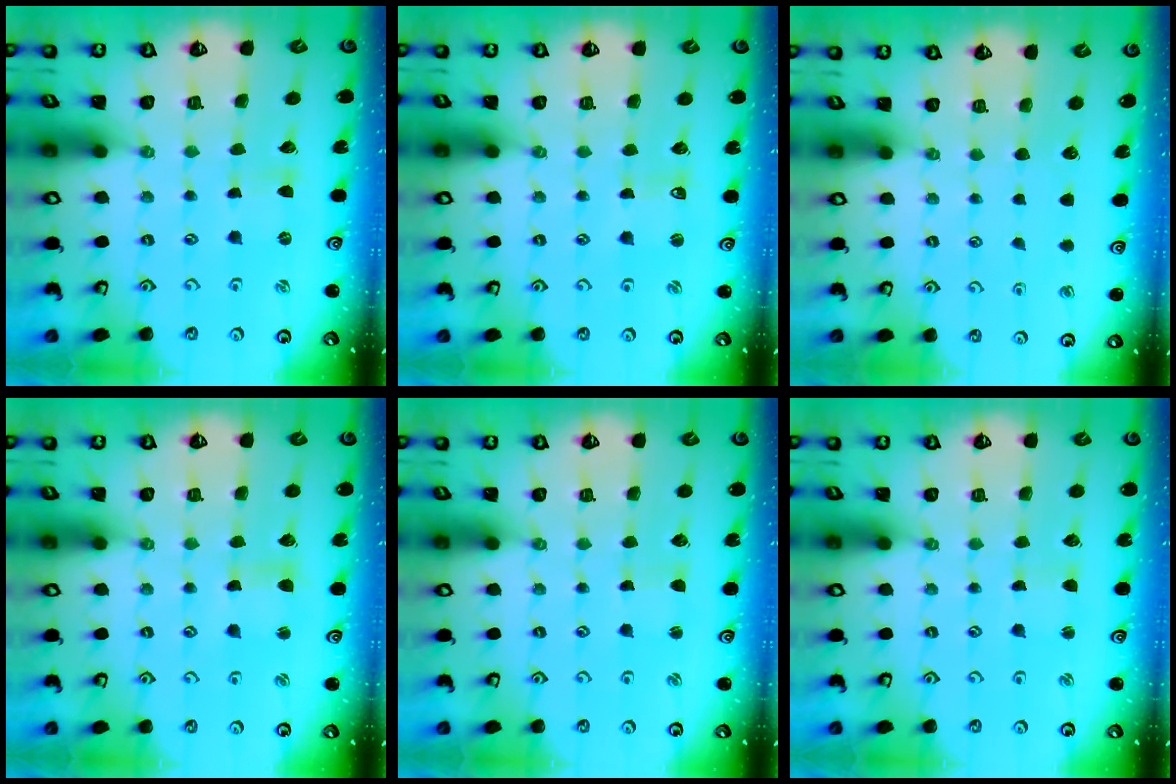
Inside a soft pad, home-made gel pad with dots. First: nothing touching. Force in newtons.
{"total": 0.7, "press": 0.7, "slide": 0.1}
{"total": 0.0}
{"total": 2.7, "press": 2.7, "slide": 0.2}
{"total": 1.0, "press": 1.0, "slide": 0.1}
{"total": 1.3, "press": 1.3, "slide": 0.0}